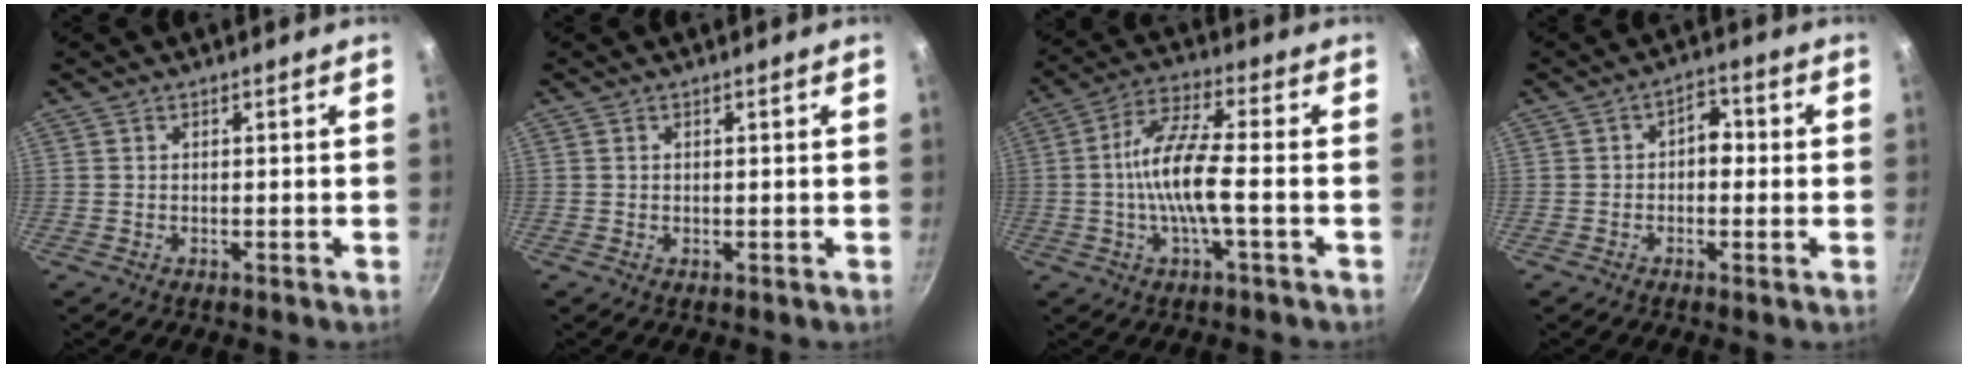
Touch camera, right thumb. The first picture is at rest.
{"total": 0.0}
{"total": 11.1, "force": [-1.8, 2.7, 10.6], "torque": [-0.207, 0.026, -0.048]}
{"total": 4.7, "force": [0.0, 3.2, 3.5], "torque": [-0.028, 0.011, -0.008]}